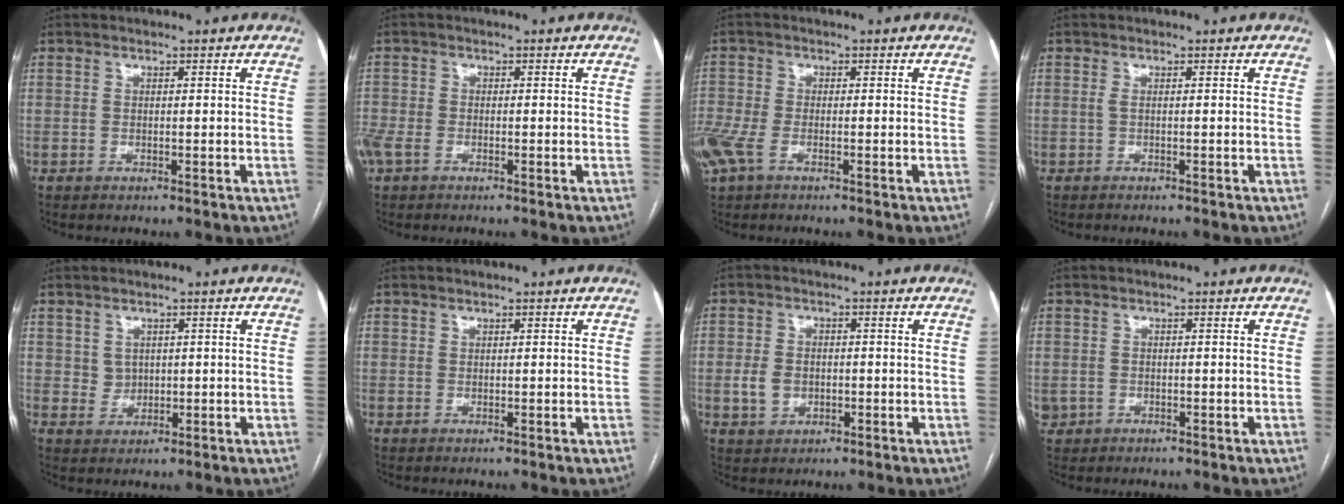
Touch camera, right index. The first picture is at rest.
{"total": 4.5, "force": [-2.1, 2.9, 2.8], "torque": [-0.080, 0.001, -0.036]}
{"total": 6.2, "force": [-2.8, 3.2, 4.5], "torque": [-0.125, 0.001, -0.053]}
{"total": 1.8, "force": [-1.4, -0.2, 1.2], "torque": [-0.016, 0.002, -0.016]}
{"total": 2.5, "force": [0.9, 2.2, 0.6], "torque": [-0.010, 0.002, 0.020]}
{"total": 0.0}
{"total": 4.3, "force": [-0.6, 3.4, 2.5], "torque": [-0.050, 0.009, -0.002]}
{"total": 1.6, "force": [-0.3, 1.6, 0.3], "torque": [-0.005, 0.004, 0.001]}